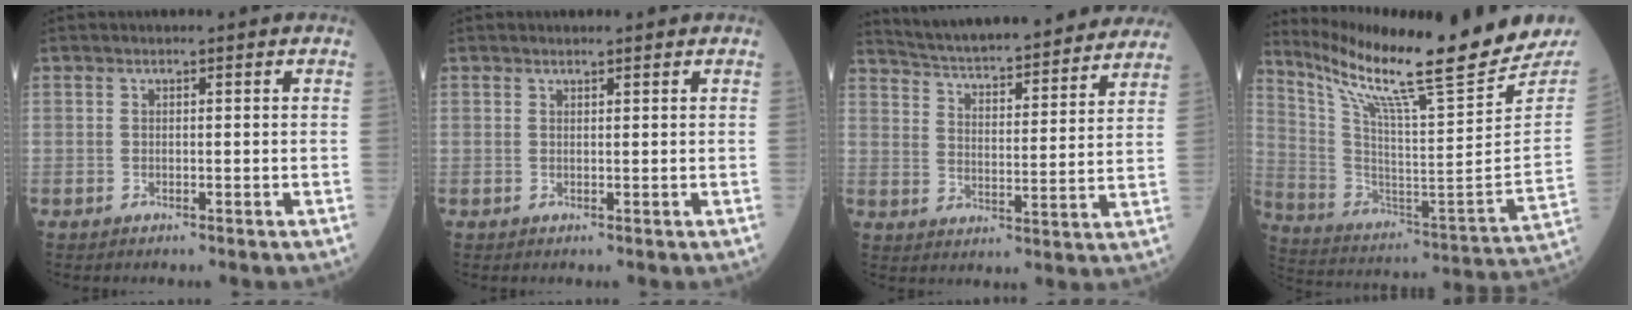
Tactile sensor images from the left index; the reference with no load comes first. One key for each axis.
{"total": 0.8, "fx": 0.7, "fy": 0.1, "fz": 0.2, "tx": -0.012, "ty": 0.001, "tz": 0.012}
{"total": 24.8, "fx": 22.9, "fy": 2.9, "fz": 9.2, "tx": -0.143, "ty": -0.016, "tz": 0.307}
{"total": 26.4, "fx": 22.3, "fy": 1.0, "fz": 14.1, "tx": -0.250, "ty": -0.078, "tz": 0.336}